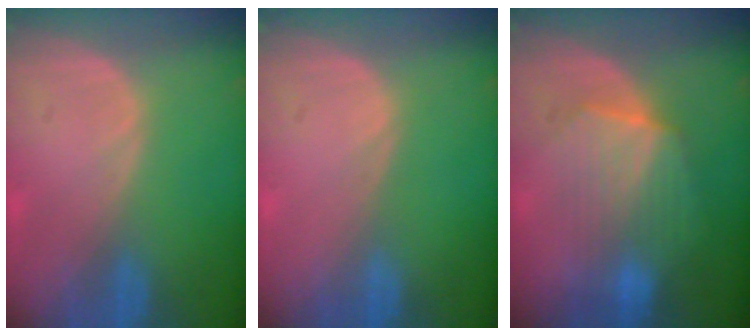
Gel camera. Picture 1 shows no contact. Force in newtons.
{"total": 0.0}
{"total": 7.0, "press": 6.9, "slide": 1.2}